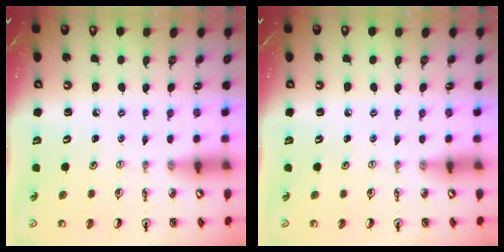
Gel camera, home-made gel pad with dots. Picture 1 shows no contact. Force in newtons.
{"total": 0.0}